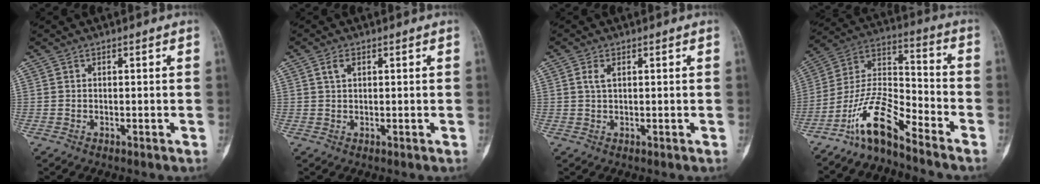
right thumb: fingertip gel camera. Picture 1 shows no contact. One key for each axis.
{"total": 1.9, "fx": 0.8, "fy": 1.1, "fz": 1.4, "tx": -0.029, "ty": 0.004, "tz": 0.017}
{"total": 1.9, "fx": 0.7, "fy": 0.9, "fz": 1.5, "tx": -0.036, "ty": 0.005, "tz": 0.015}
{"total": 11.8, "fx": -9.1, "fy": 2.7, "fz": 7.1, "tx": -0.145, "ty": 0.088, "tz": -0.178}